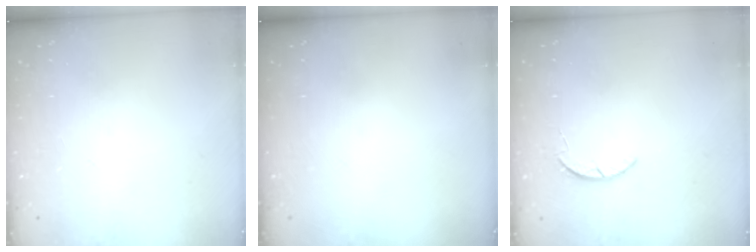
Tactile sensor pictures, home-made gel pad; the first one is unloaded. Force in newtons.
{"total": 0.0}
{"total": 1.9, "press": 1.9, "slide": 0.3}